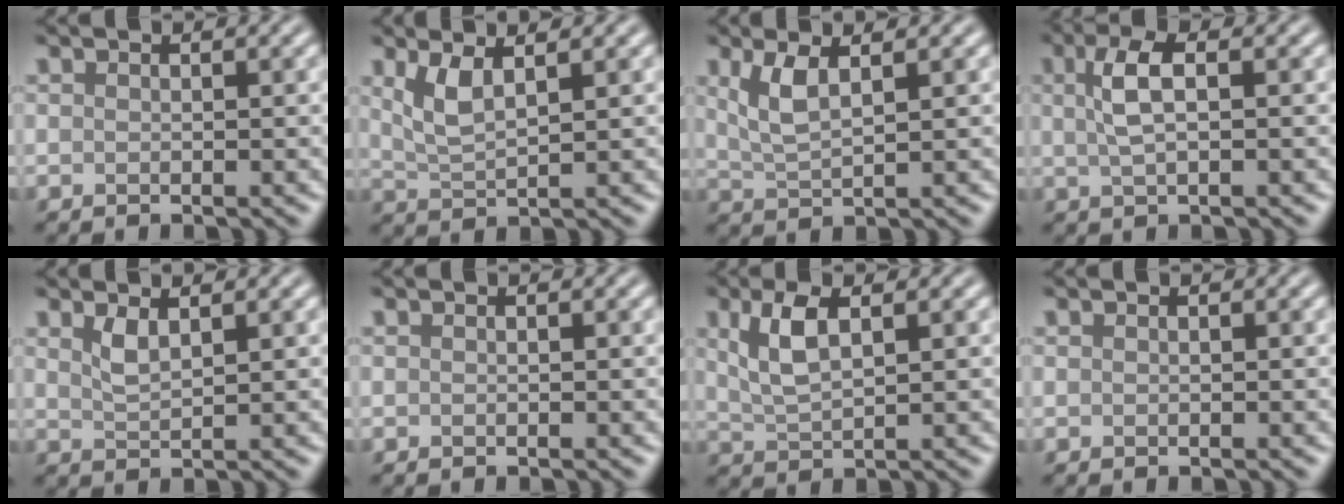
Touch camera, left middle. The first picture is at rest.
{"total": 2.8, "force": [1.4, 0.8, 2.2], "torque": [-0.052, -0.007, 0.034]}
{"total": 3.1, "force": [1.4, 0.9, 2.6], "torque": [-0.058, -0.004, 0.032]}
{"total": 3.4, "force": [0.9, 1.2, 3.0], "torque": [-0.062, 0.008, 0.016]}
{"total": 1.8, "force": [1.1, 0.5, 1.3], "torque": [-0.030, -0.002, 0.025]}
{"total": 0.0}
{"total": 3.8, "force": [1.5, 1.6, 3.2], "torque": [-0.071, 0.004, 0.032]}
{"total": 0.0}